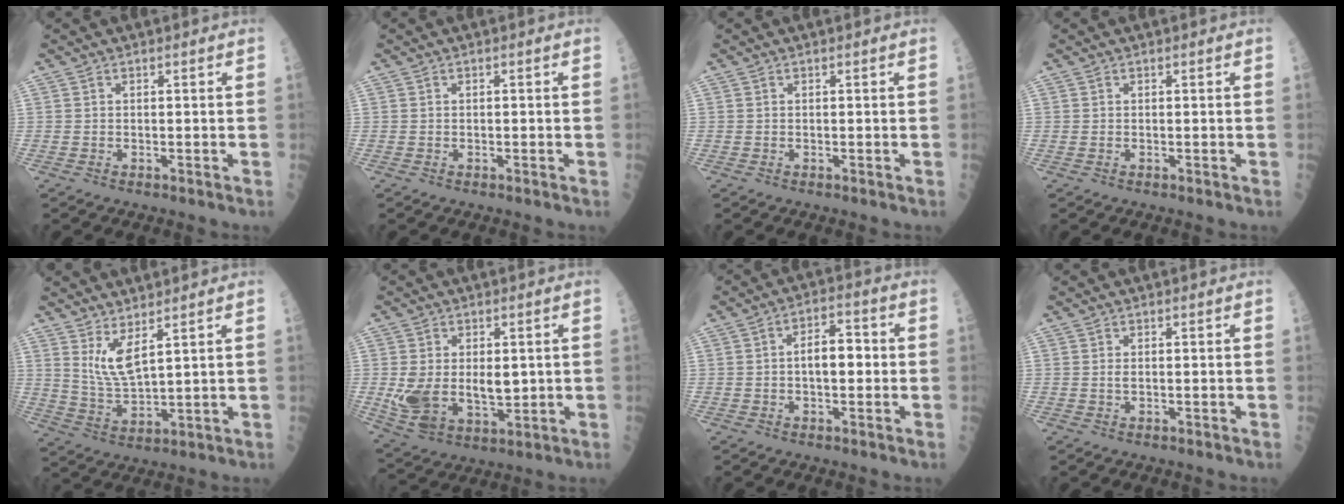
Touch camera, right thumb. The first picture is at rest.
{"total": 0.0}
{"total": 0.0}
{"total": 0.0}
{"total": 6.5, "force": [3.7, 1.4, 5.2], "torque": [-0.106, -0.043, 0.083]}
{"total": 12.1, "force": [0.1, 7.6, 9.4], "torque": [-0.162, -0.015, 0.022]}
{"total": 6.7, "force": [0.0, 3.4, 5.7], "torque": [-0.074, 0.019, -0.007]}
{"total": 0.7, "force": [0.2, 0.3, 0.6], "torque": [-0.012, -0.002, 0.004]}